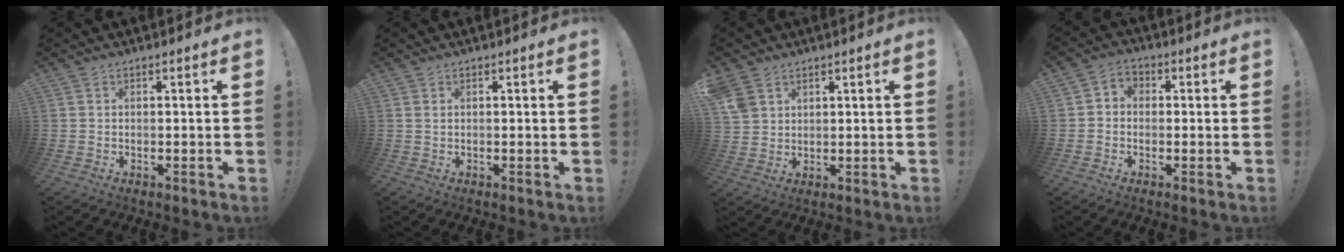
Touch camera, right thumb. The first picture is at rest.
{"total": 0.9, "force": [0.5, -0.1, 0.7], "torque": [-0.006, -0.004, 0.008]}
{"total": 5.4, "force": [3.4, 3.7, 2.1], "torque": [-0.045, -0.012, 0.068]}
{"total": 3.7, "force": [-1.0, 3.1, 1.8], "torque": [-0.030, 0.010, -0.016]}